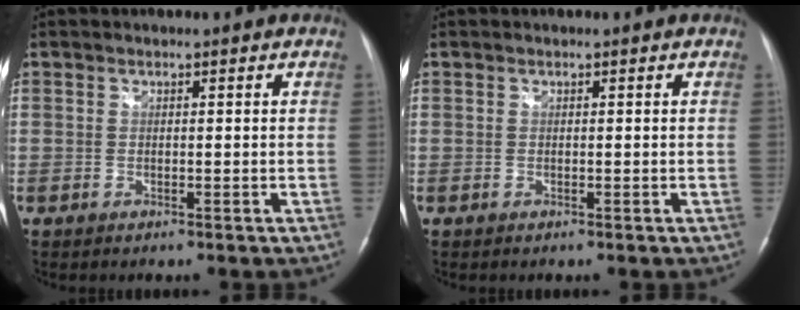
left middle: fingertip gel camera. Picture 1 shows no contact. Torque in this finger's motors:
{"motor_torque": [-0.01, 0.01, -0.03, 0.00]}